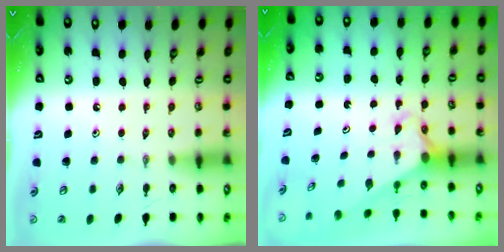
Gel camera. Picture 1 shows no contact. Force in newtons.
{"total": 2.7, "press": 2.7, "slide": 0.1}